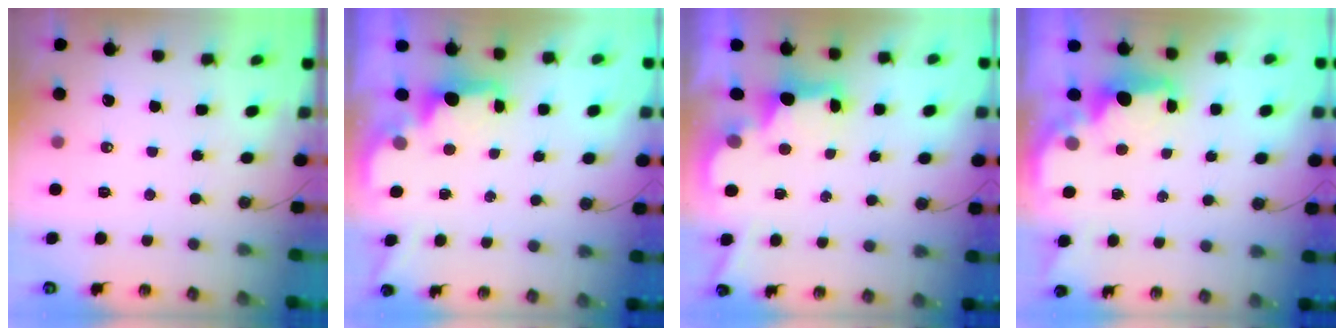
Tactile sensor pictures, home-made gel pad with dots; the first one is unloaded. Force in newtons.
{"total": 1.9, "press": 1.8, "slide": 0.8}
{"total": 2.8, "press": 2.6, "slide": 0.9}
{"total": 2.2, "press": 2.1, "slide": 0.8}